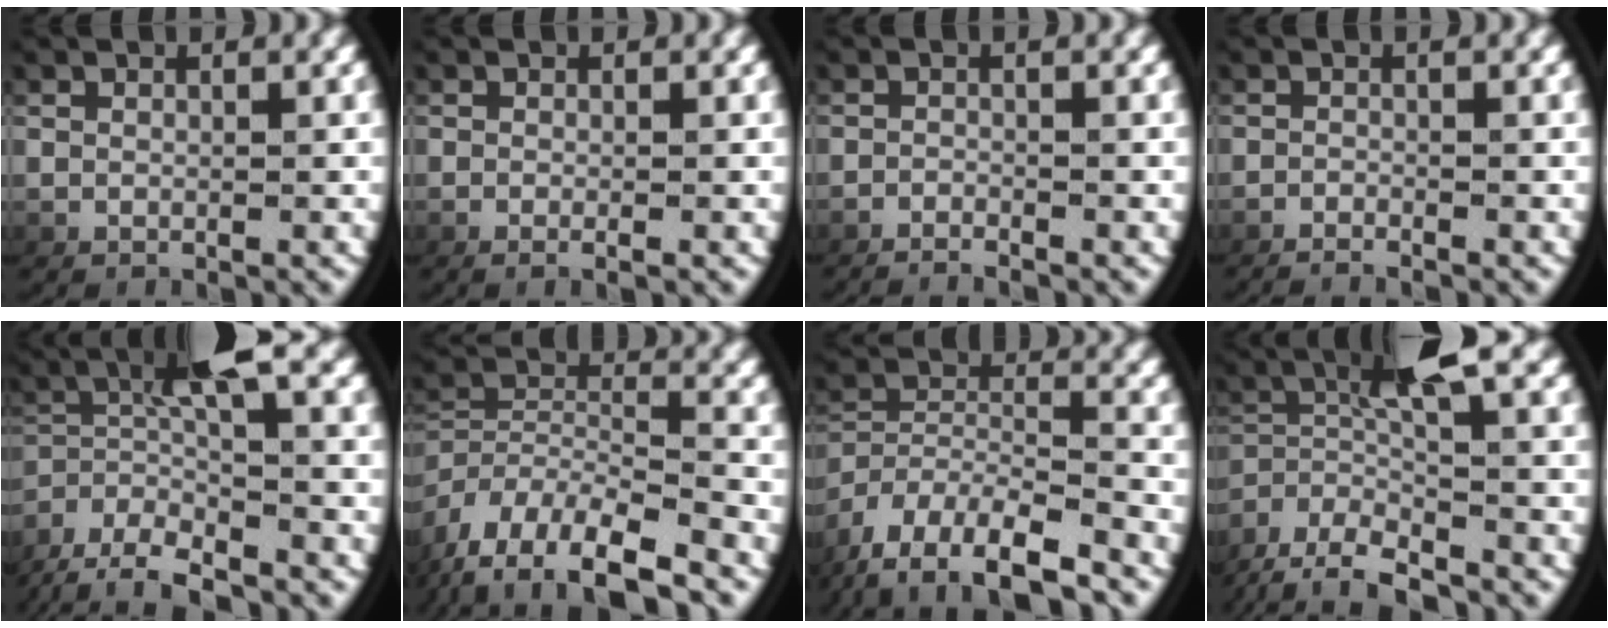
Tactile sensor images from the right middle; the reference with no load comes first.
{"total": 1.2, "force": [-0.8, 0.4, 0.8], "torque": [-0.021, 0.002, -0.015]}
{"total": 3.1, "force": [-3.0, 0.4, 0.6], "torque": [-0.015, 0.000, -0.052]}
{"total": 2.6, "force": [-2.6, 0.3, 0.5], "torque": [-0.013, 0.000, -0.044]}
{"total": 5.6, "force": [-0.6, 2.8, 4.8], "torque": [-0.108, -0.010, -0.002]}
{"total": 6.7, "force": [-2.5, 4.0, 4.8], "torque": [-0.100, -0.013, -0.036]}
{"total": 7.2, "force": [-2.6, 4.9, 4.5], "torque": [-0.098, -0.020, -0.041]}
{"total": 6.0, "force": [-0.3, 3.1, 5.2], "torque": [-0.116, -0.007, 0.003]}